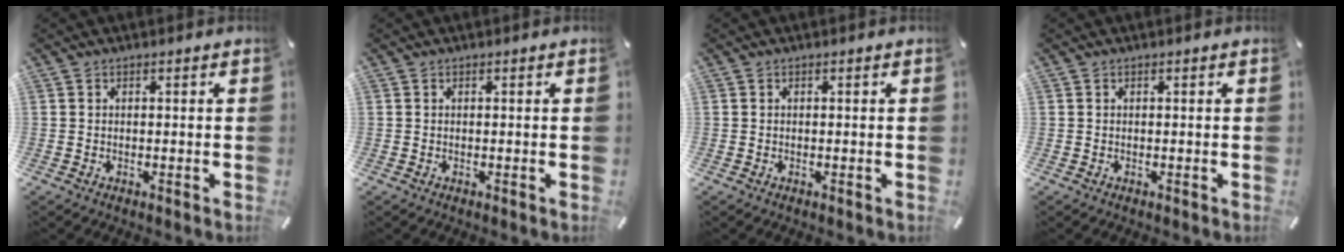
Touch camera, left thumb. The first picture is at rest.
{"total": 0.0}
{"total": 0.0}
{"total": 0.0}